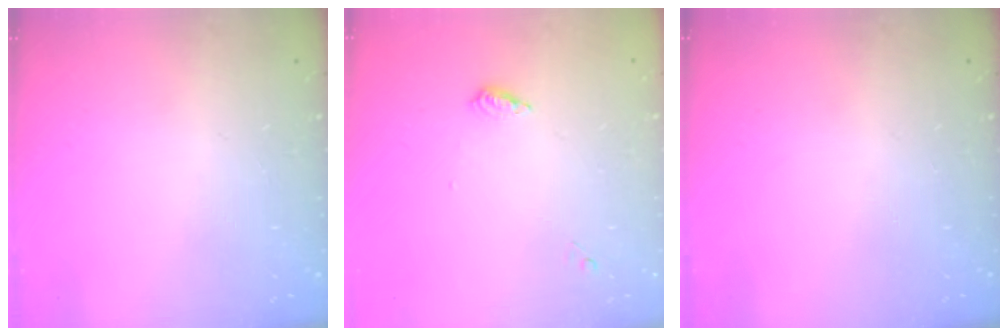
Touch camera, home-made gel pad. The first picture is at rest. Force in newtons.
{"total": 5.6, "press": 5.6, "slide": 0.6}
{"total": 0.0}